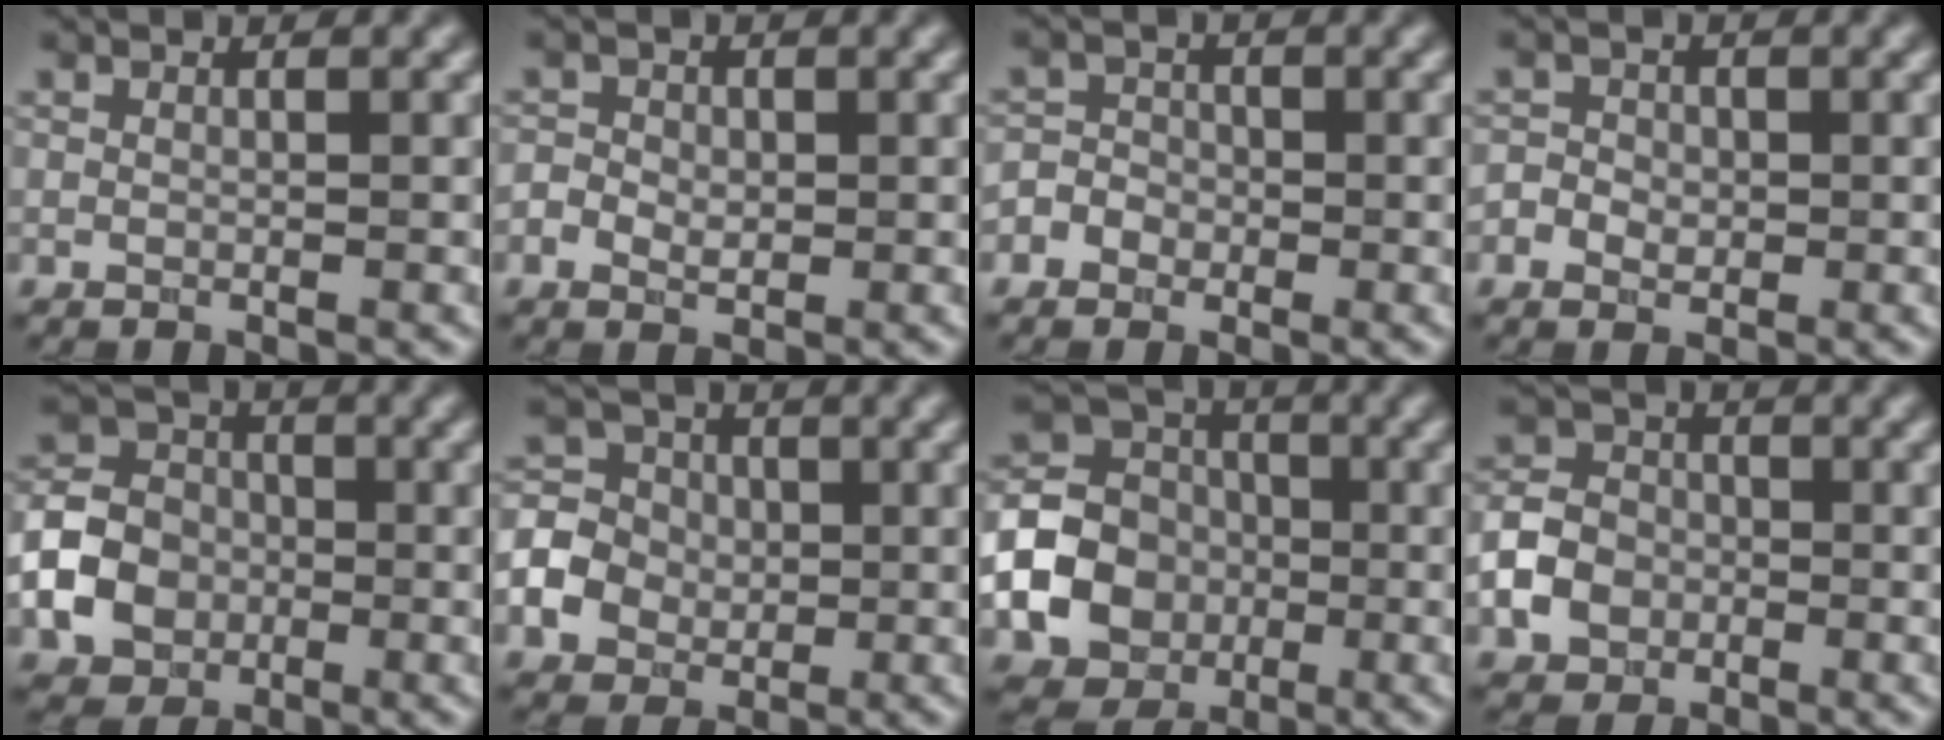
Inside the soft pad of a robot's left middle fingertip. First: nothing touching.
{"total": 2.3, "force": [-0.3, 1.9, 1.2], "torque": [-0.014, 0.002, -0.006]}
{"total": 2.2, "force": [-0.9, 2.0, 0.5], "torque": [0.011, 0.008, -0.026]}
{"total": 2.1, "force": [-0.4, 1.9, 0.8], "torque": [-0.002, 0.003, -0.012]}
{"total": 5.4, "force": [-1.5, 4.5, 2.6], "torque": [-0.054, 0.007, -0.040]}
{"total": 5.5, "force": [-1.1, 4.9, 2.1], "torque": [-0.033, 0.012, -0.035]}
{"total": 15.3, "force": [-4.3, 13.8, 5.2], "torque": [-0.129, -0.033, -0.100]}
{"total": 4.0, "force": [-1.3, 3.4, 1.8], "torque": [-0.037, 0.006, -0.031]}